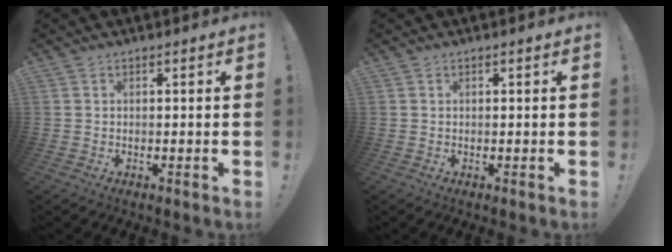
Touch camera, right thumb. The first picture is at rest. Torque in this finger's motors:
{"motor_torque": [-0.07, -0.03, 0.02, 0.02, 0.02]}